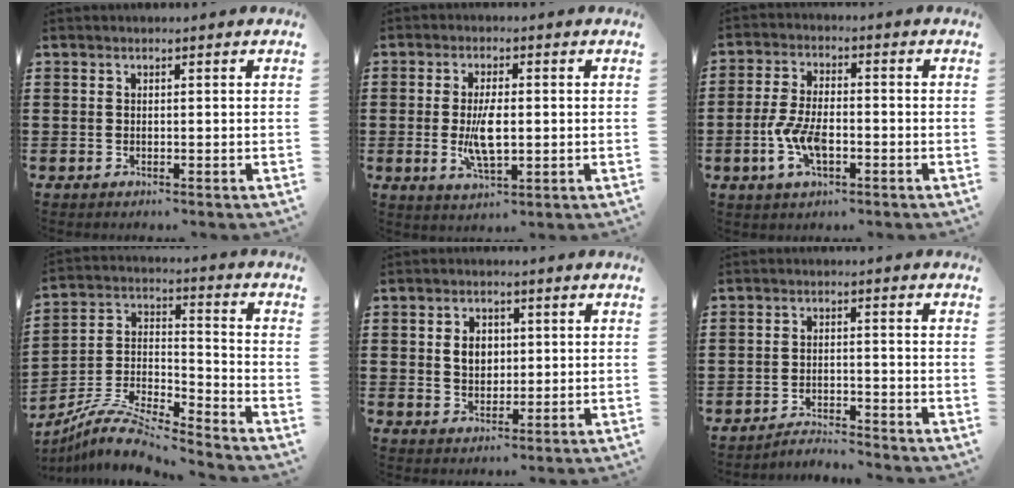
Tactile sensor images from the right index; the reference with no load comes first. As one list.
[{"total": 6.5, "force": [-0.5, 2.4, 6.0], "torque": [-0.120, -0.011, -0.014]}, {"total": 6.9, "force": [-2.2, 3.2, 5.7], "torque": [-0.138, -0.005, -0.046]}, {"total": 9.0, "force": [-8.3, 1.1, 3.3], "torque": [-0.072, 0.006, -0.169]}, {"total": 3.9, "force": [0.6, 2.9, 2.4], "torque": [-0.049, 0.009, 0.006]}, {"total": 2.8, "force": [-2.8, 0.0, 0.0], "torque": [-0.007, 0.001, -0.060]}]